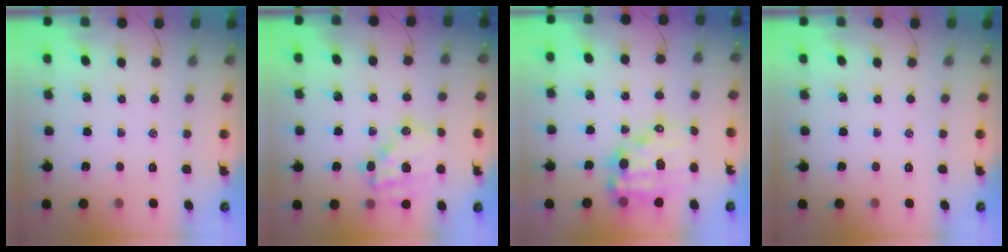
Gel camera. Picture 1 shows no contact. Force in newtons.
{"total": 14.9, "press": 14.6, "slide": 3.3}
{"total": 14.5, "press": 14.1, "slide": 3.5}
{"total": 0.0}